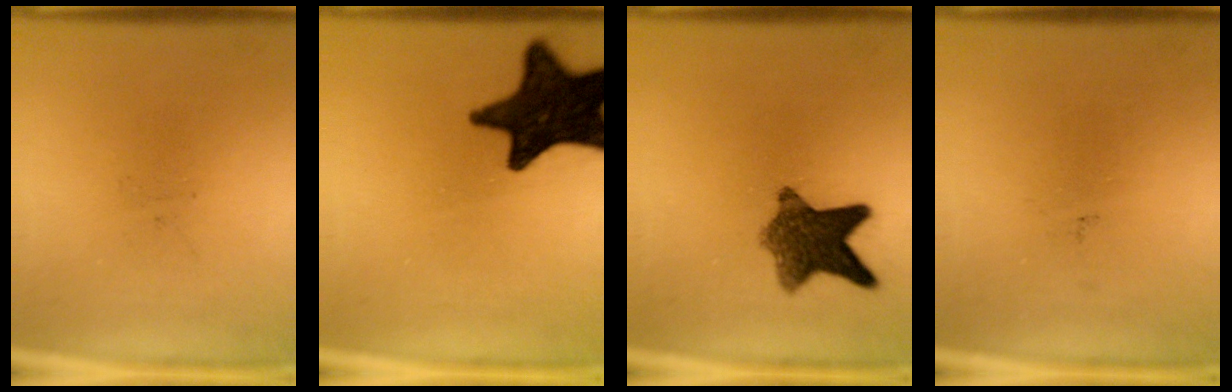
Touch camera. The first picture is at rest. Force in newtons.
{"total": 17.2}
{"total": 8.8}
{"total": 0.0}